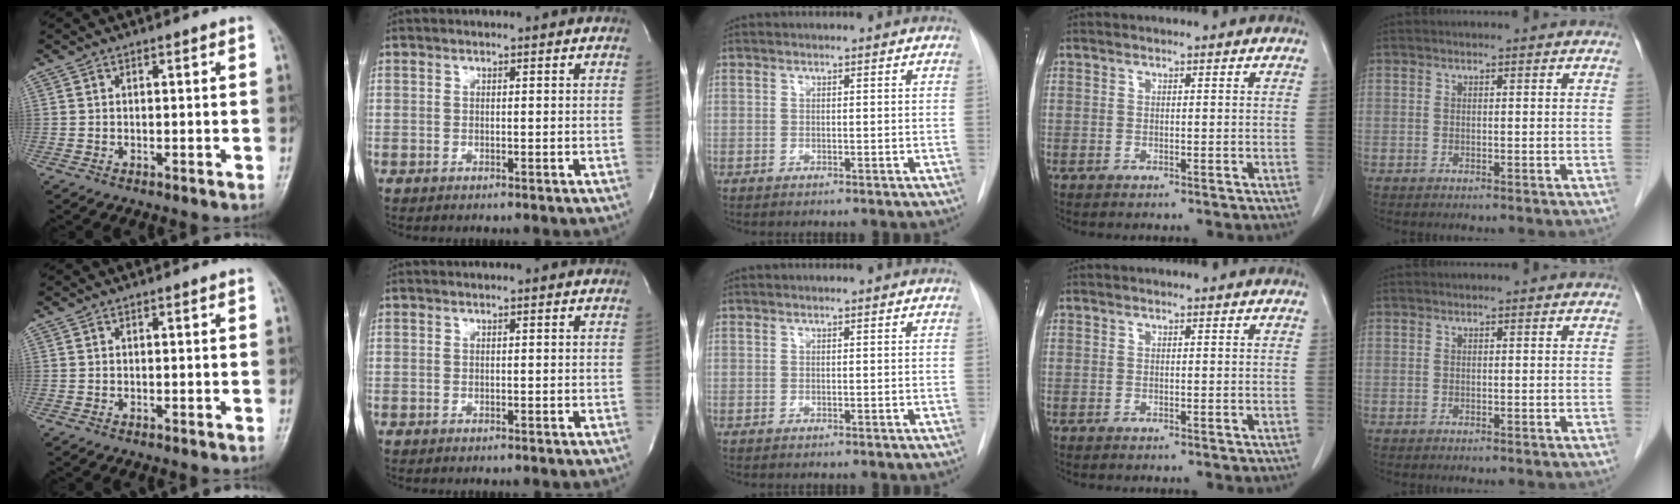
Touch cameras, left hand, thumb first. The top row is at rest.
{}